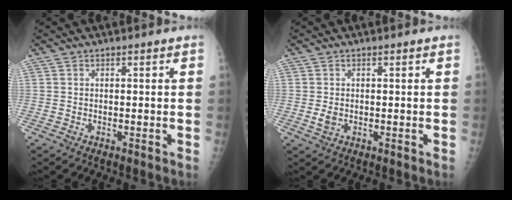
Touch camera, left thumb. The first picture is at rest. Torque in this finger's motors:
{"motor_torque": [-0.17, 0.11, 0.24, 0.02, 0.02]}